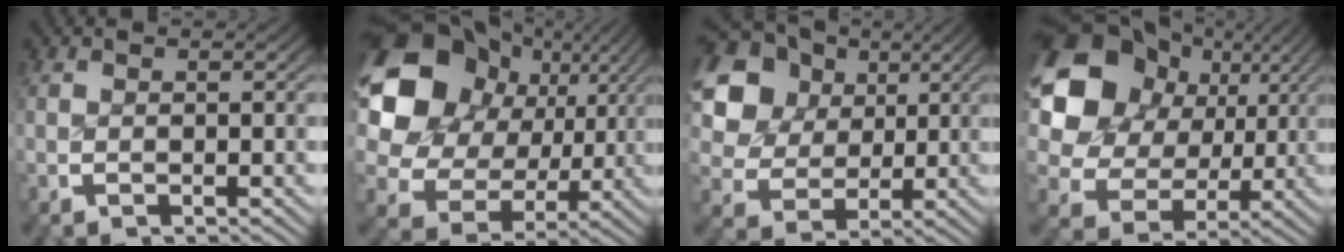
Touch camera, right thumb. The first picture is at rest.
{"total": 15.3, "force": [2.5, 11.3, 9.9], "torque": [-0.209, -0.024, 0.046]}
{"total": 12.6, "force": [3.7, 9.9, 6.9], "torque": [-0.146, -0.008, 0.055]}
{"total": 13.8, "force": [2.4, 10.5, 8.7], "torque": [-0.193, -0.029, 0.046]}